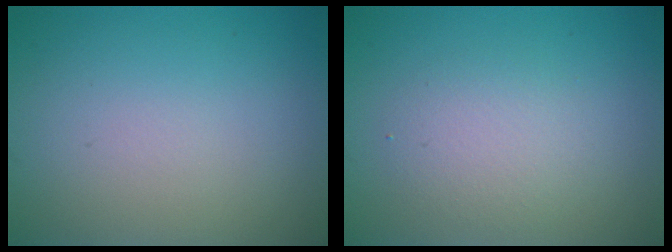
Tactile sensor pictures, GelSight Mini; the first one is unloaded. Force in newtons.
{"total": 2.8, "press": 2.8, "slide": 0.1}